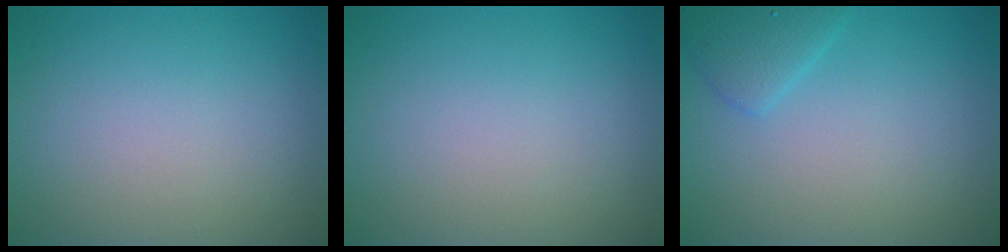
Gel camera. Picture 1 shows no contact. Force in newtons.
{"total": 0.0}
{"total": 2.1, "press": 2.1, "slide": 0.2}